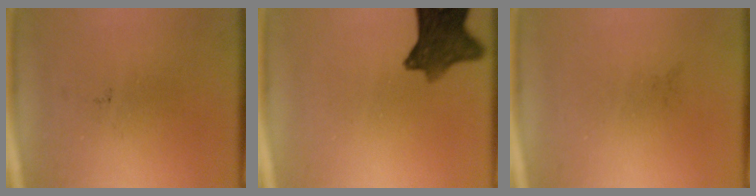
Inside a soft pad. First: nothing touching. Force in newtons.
{"total": 9.3}
{"total": 0.0}